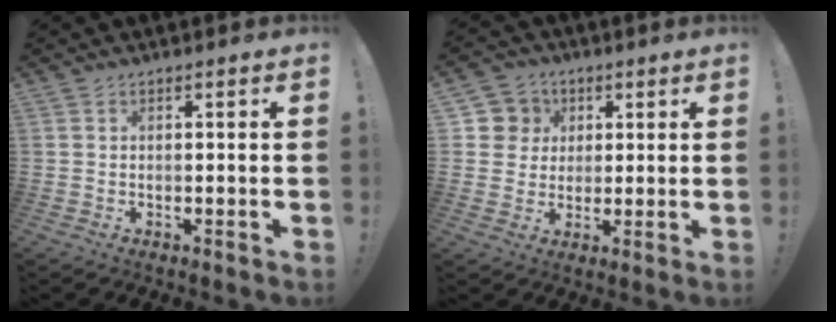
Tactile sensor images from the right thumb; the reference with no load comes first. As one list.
[{"total": 8.0, "force": [1.9, 7.7, 1.0], "torque": [-0.005, -0.011, 0.041]}]